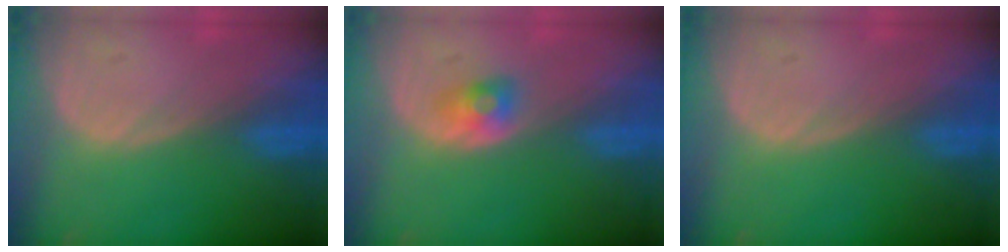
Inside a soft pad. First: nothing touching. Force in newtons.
{"total": 2.6, "press": 2.4, "slide": 1.2}
{"total": 0.0}